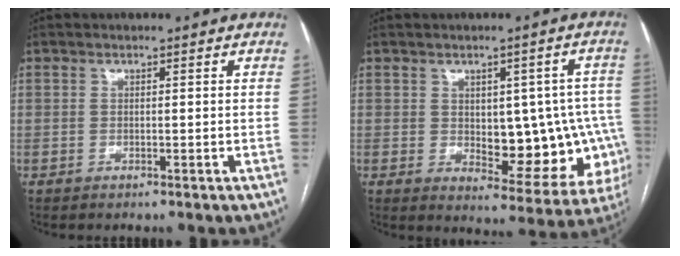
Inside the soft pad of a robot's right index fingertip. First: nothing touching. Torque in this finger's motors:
{"motor_torque": [0.50, -0.01, 0.25, 0.03]}